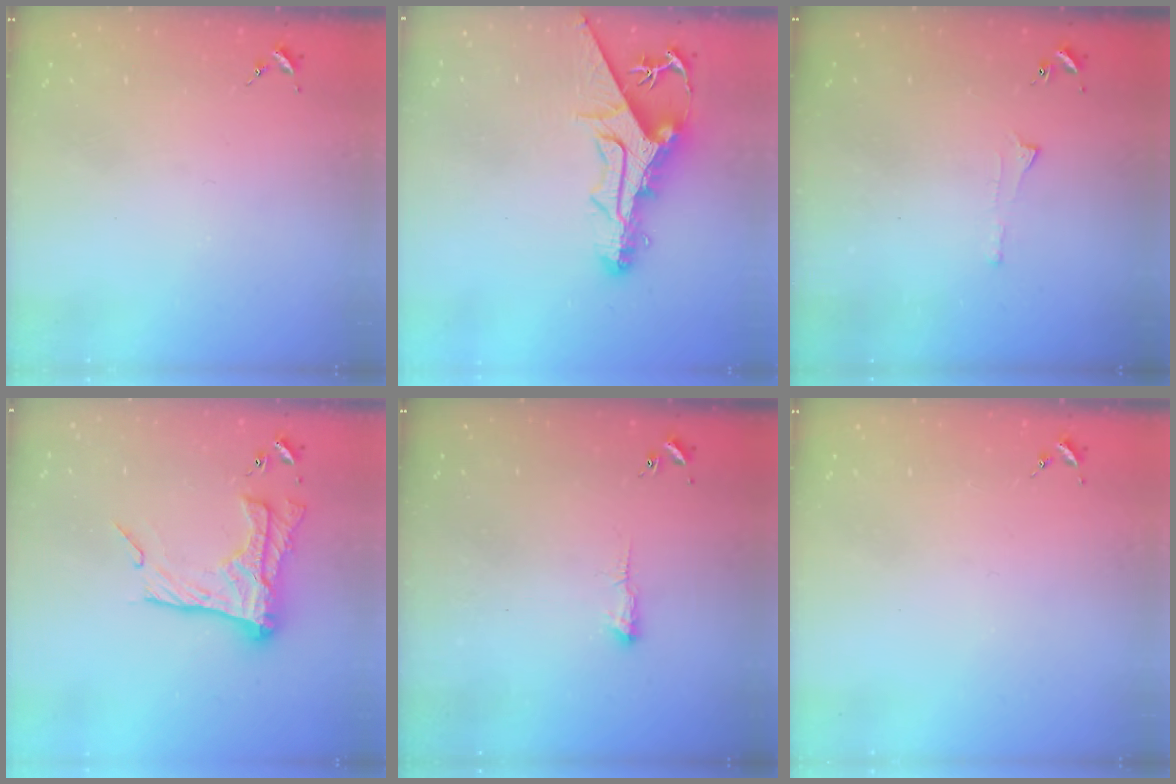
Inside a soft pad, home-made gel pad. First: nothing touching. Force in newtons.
{"total": 13.4, "press": 13.4, "slide": 1.3}
{"total": 4.0, "press": 4.0, "slide": 0.7}
{"total": 18.9, "press": 18.9, "slide": 1.2}
{"total": 3.6, "press": 3.5, "slide": 0.8}
{"total": 0.0}